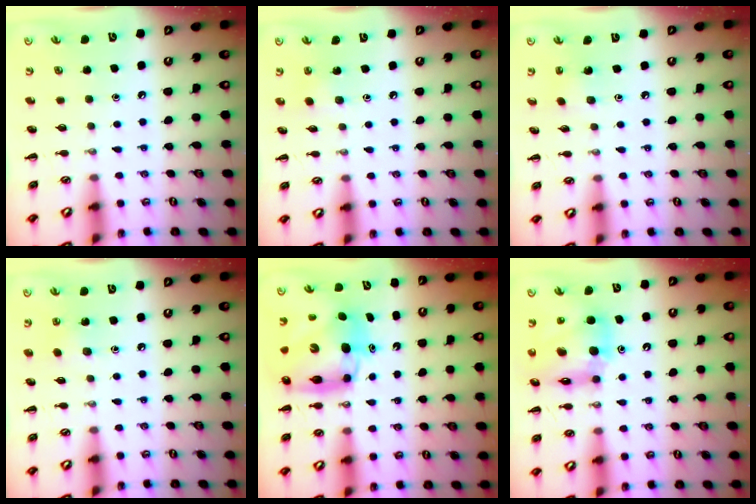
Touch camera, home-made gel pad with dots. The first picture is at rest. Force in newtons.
{"total": 3.3, "press": 3.2, "slide": 1.0}
{"total": 1.4, "press": 1.2, "slide": 0.6}
{"total": 7.7, "press": 7.5, "slide": 2.0}
{"total": 10.4, "press": 10.0, "slide": 3.0}
{"total": 13.6, "press": 13.0, "slide": 4.2}